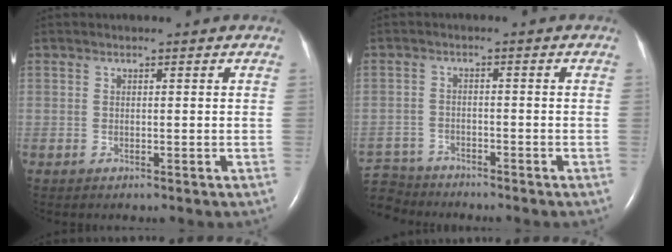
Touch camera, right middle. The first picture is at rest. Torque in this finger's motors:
{"motor_torque": [-0.11, 0.05, -0.05, -0.03]}